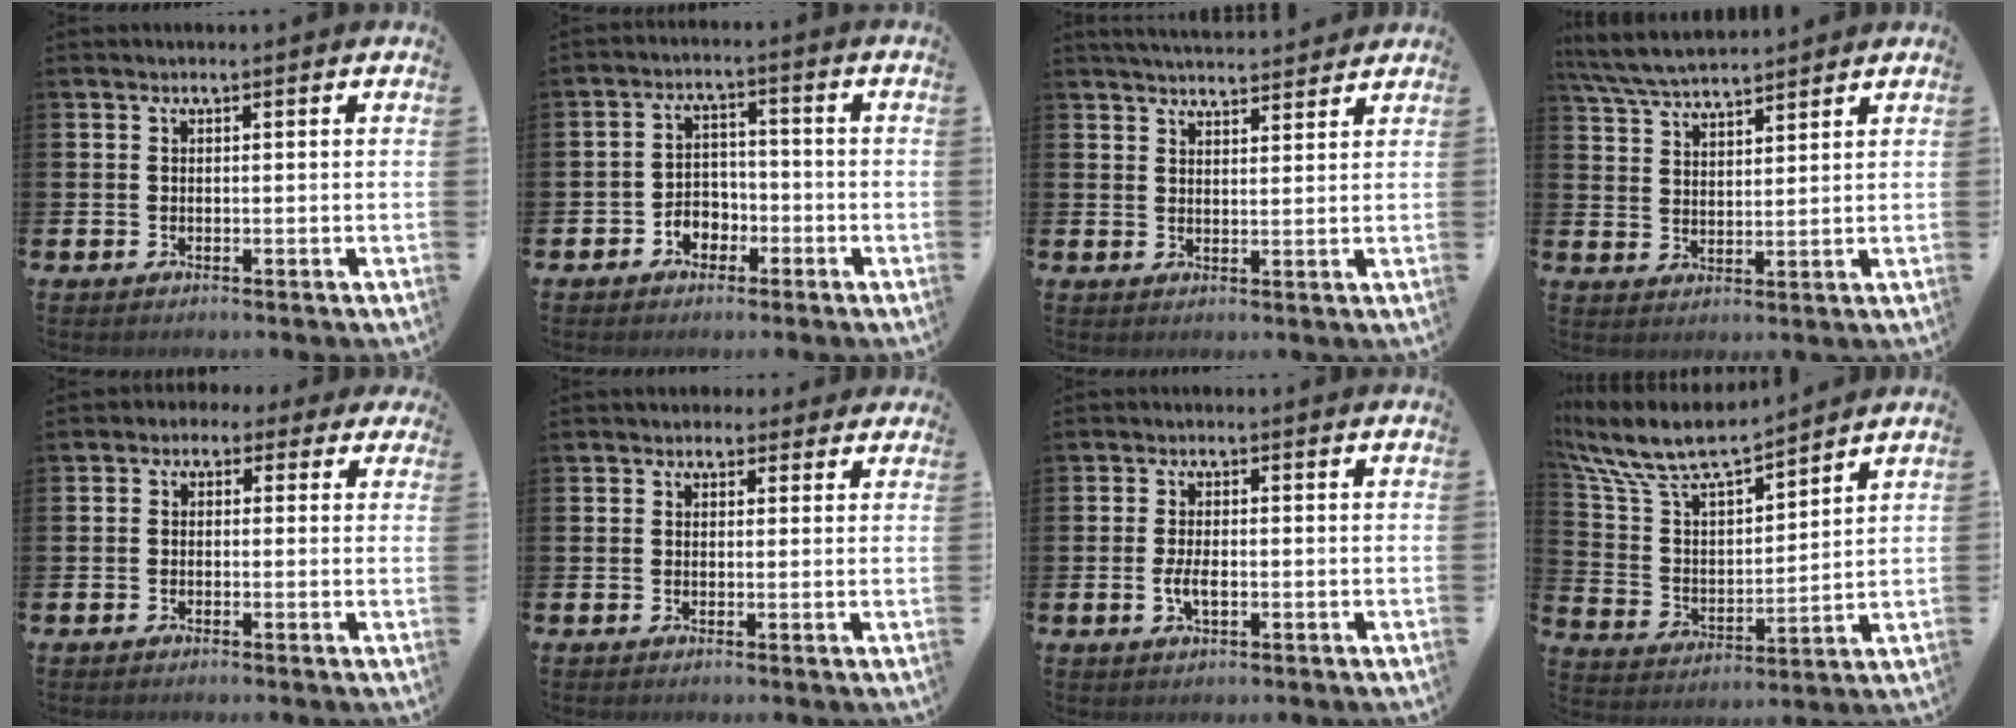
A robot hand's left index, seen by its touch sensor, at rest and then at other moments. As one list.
[{"total": 3.3, "force": [-2.1, 2.5, 0.9], "torque": [-0.017, 0.003, -0.048]}, {"total": 4.0, "force": [4.0, 0.3, 0.3], "torque": [-0.011, -0.023, 0.072]}, {"total": 6.0, "force": [5.8, 0.7, 1.3], "torque": [-0.049, -0.024, 0.107]}, {"total": 1.3, "force": [-0.5, 1.1, 0.3], "torque": [-0.012, 0.007, -0.015]}, {"total": 1.7, "force": [1.3, 1.1, -0.1], "torque": [0.011, 0.001, 0.020]}, {"total": 2.8, "force": [-0.6, 1.2, 2.4], "torque": [-0.045, -0.004, -0.015]}, {"total": 9.3, "force": [8.5, 2.1, 3.3], "torque": [-0.110, -0.055, 0.149]}]